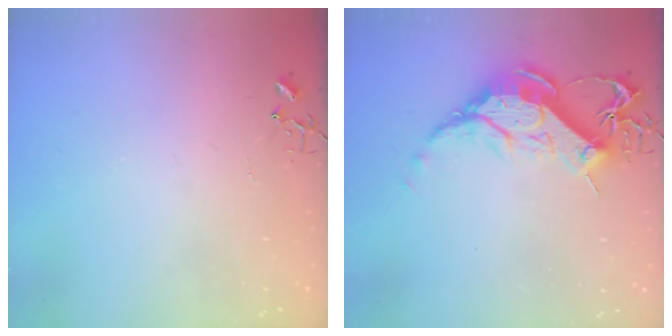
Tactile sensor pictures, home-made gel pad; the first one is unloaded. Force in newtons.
{"total": 15.4, "press": 15.3, "slide": 1.4}